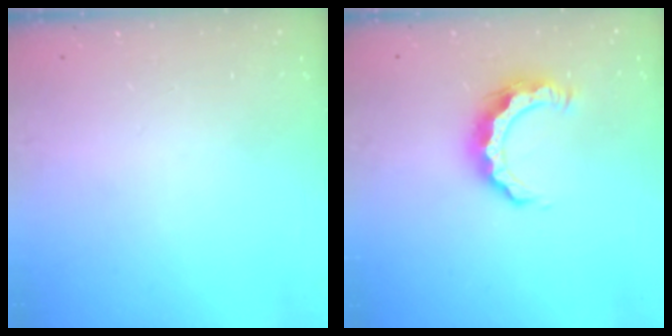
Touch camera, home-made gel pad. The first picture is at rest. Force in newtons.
{"total": 8.4, "press": 8.3, "slide": 0.8}